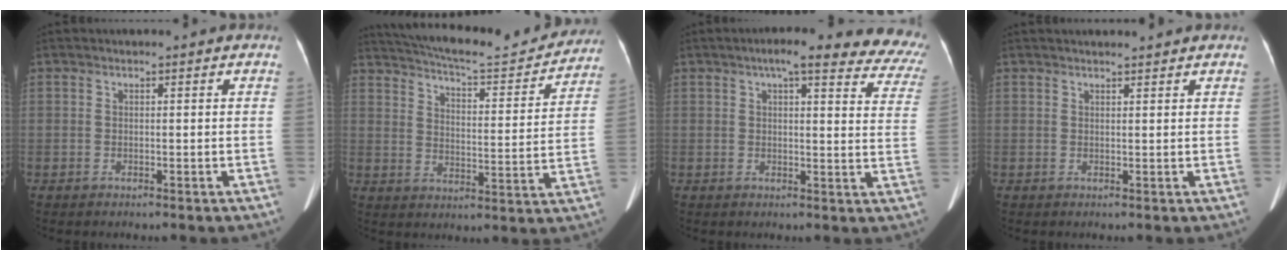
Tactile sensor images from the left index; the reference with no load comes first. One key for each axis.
{"total": 21.0, "fx": 19.5, "fy": 3.0, "fz": 7.3, "tx": -0.120, "ty": -0.019, "tz": 0.260}
{"total": 18.5, "fx": 15.7, "fy": 3.8, "fz": 8.9, "tx": -0.083, "ty": -0.009, "tz": 0.159}
{"total": 4.6, "fx": 4.3, "fy": 0.7, "fz": 1.5, "tx": -0.017, "ty": 0.022, "tz": 0.054}